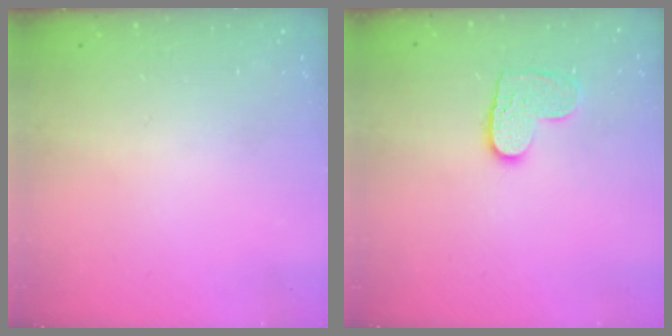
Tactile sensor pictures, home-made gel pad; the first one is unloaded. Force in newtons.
{"total": 8.2, "press": 8.2, "slide": 0.5}